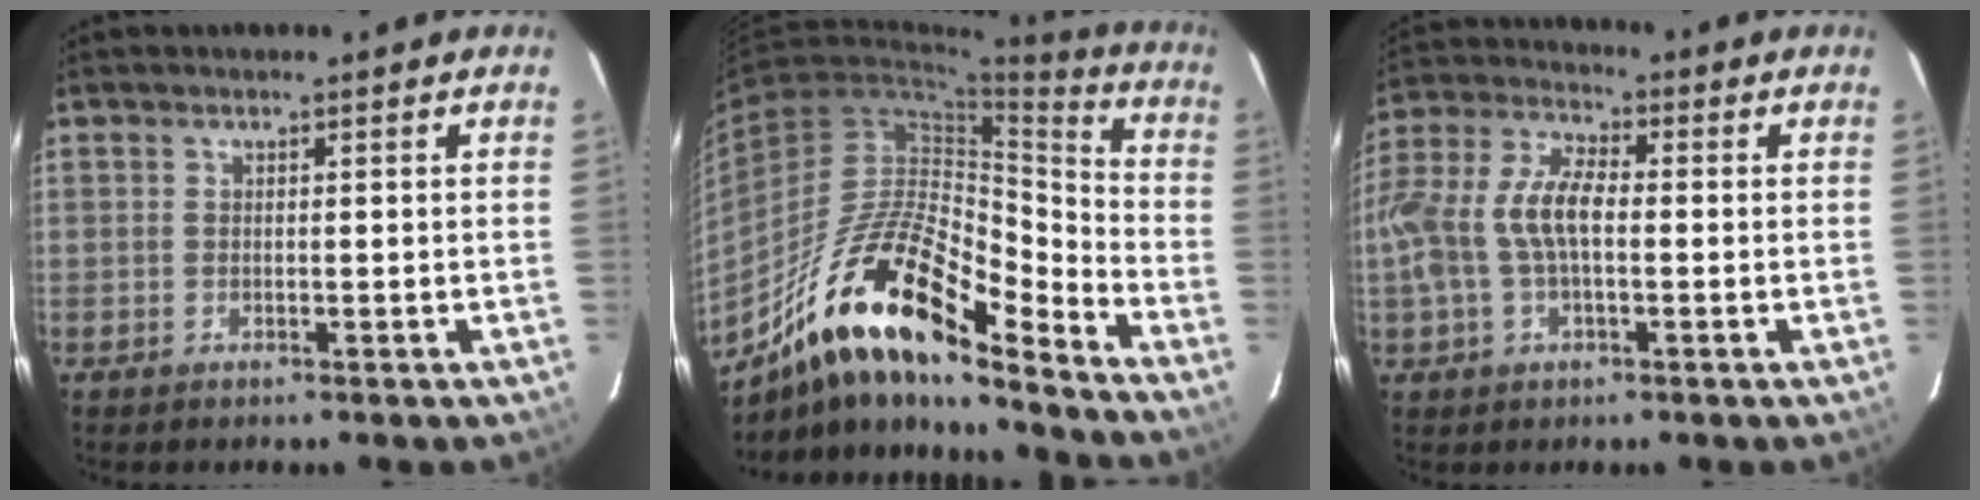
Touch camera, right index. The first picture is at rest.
{"total": 20.2, "force": [-14.0, 5.6, 13.4], "torque": [-0.236, -0.001, -0.261]}
{"total": 11.9, "force": [-1.2, 5.8, 10.3], "torque": [-0.223, 0.014, -0.022]}